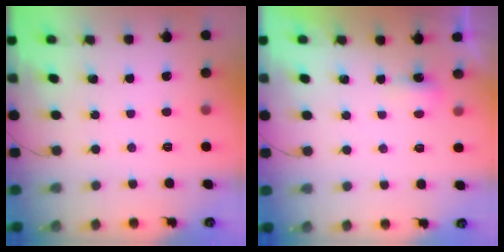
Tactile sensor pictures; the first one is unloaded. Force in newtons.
{"total": 2.9, "press": 2.8, "slide": 0.6}